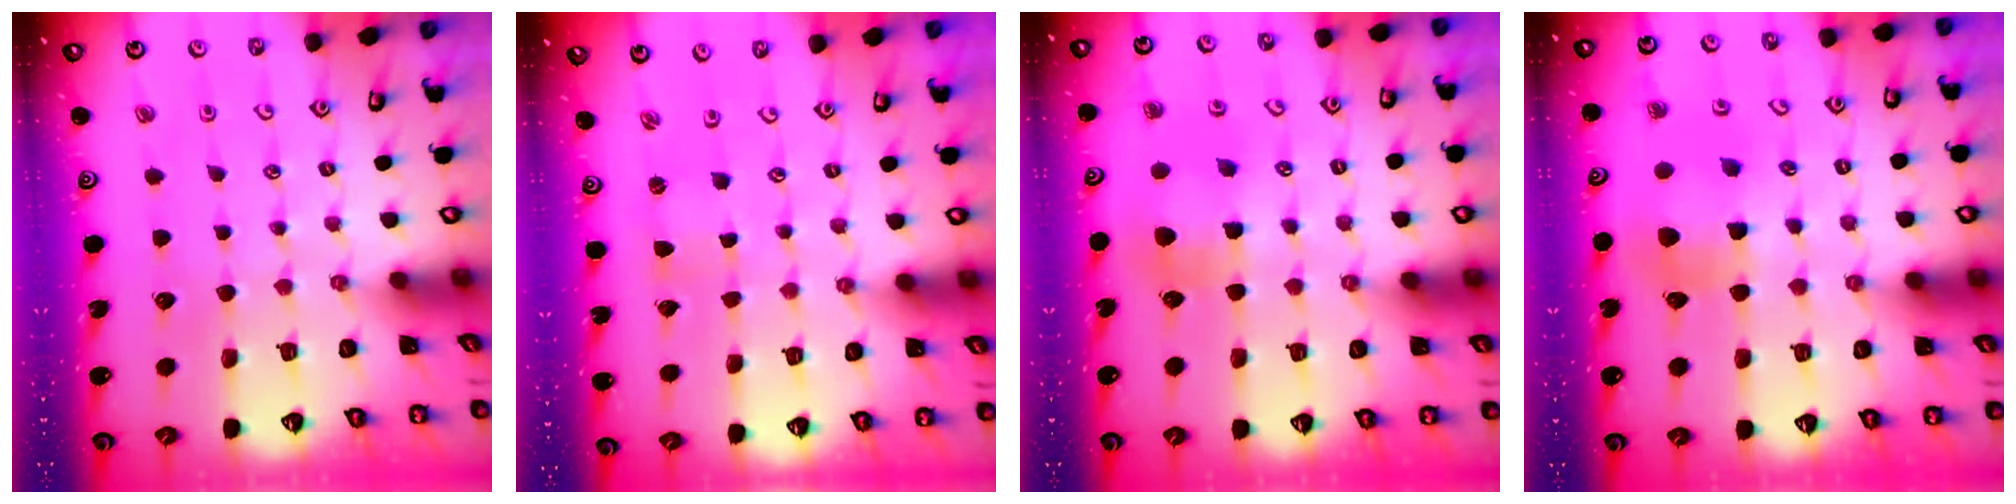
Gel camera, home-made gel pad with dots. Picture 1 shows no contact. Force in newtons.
{"total": 1.0, "press": 1.0, "slide": 0.1}
{"total": 6.5, "press": 6.5, "slide": 0.5}
{"total": 8.2, "press": 8.1, "slide": 1.1}